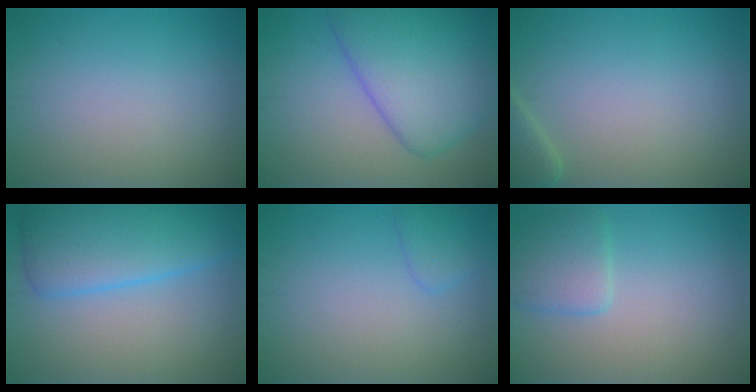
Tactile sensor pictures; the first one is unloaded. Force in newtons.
{"total": 7.8, "press": 7.8, "slide": 0.5}
{"total": 1.9, "press": 1.9, "slide": 0.3}
{"total": 6.8, "press": 6.8, "slide": 0.3}
{"total": 1.5, "press": 1.5, "slide": 0.0}
{"total": 2.7, "press": 2.7, "slide": 0.2}